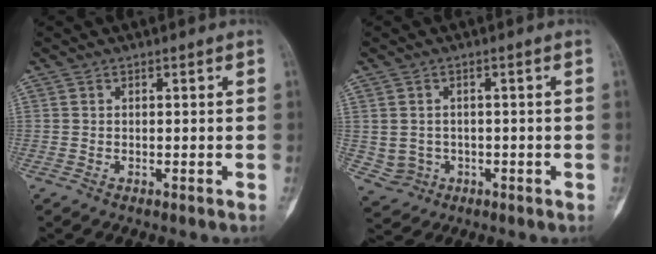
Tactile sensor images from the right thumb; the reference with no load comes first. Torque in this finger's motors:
{"motor_torque": [-0.23, 0.08, -0.31, 0.16, -0.04]}